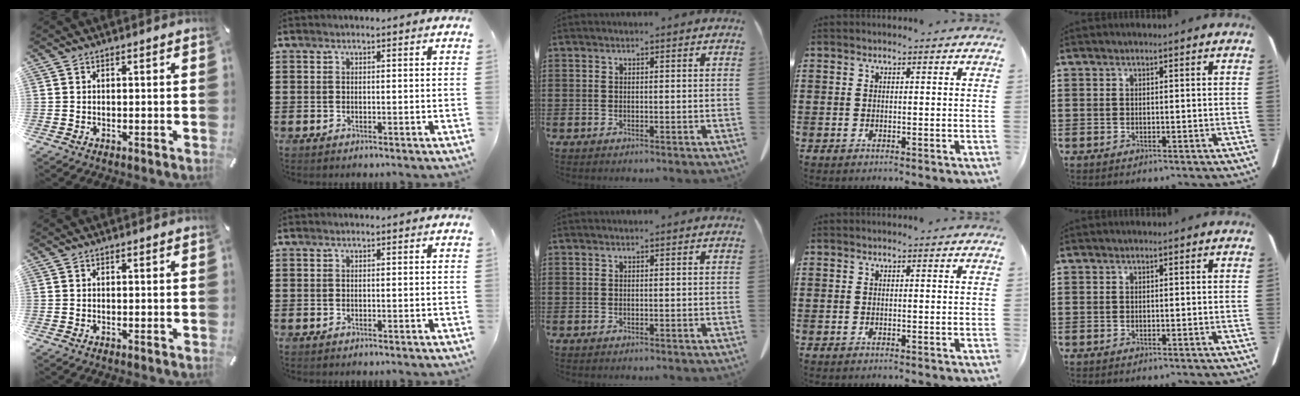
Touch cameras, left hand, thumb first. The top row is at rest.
{}